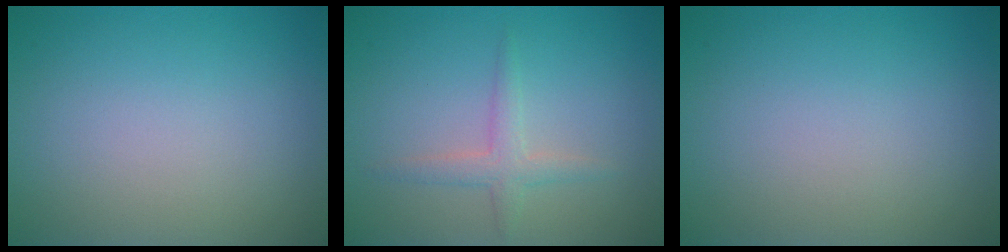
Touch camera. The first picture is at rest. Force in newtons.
{"total": 1.9, "press": 1.9, "slide": 0.1}
{"total": 0.0}